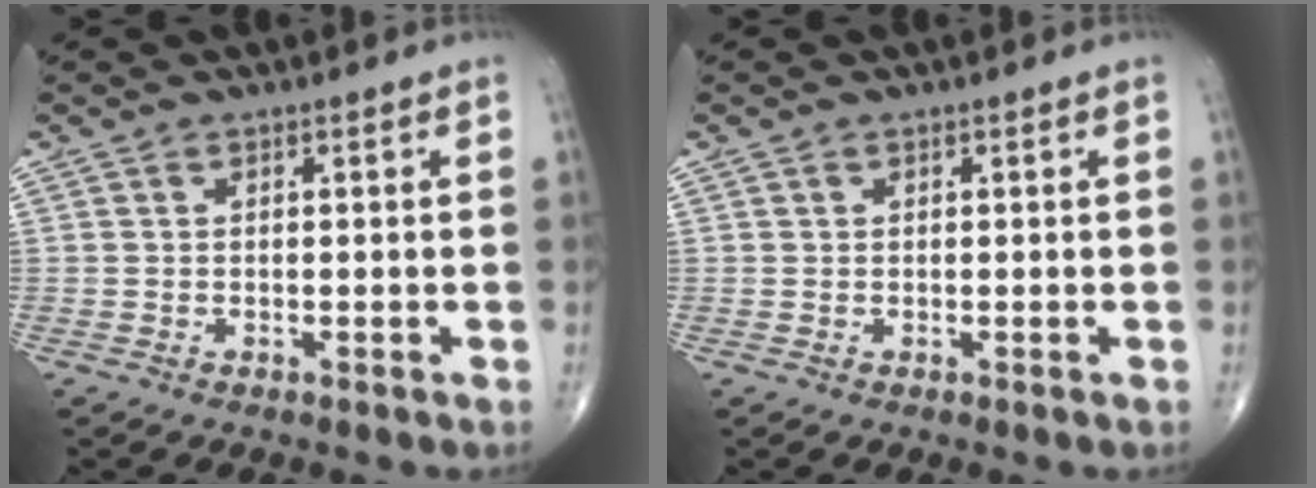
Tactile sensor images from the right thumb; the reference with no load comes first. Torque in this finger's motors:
{"motor_torque": [-0.21, 0.17, -0.13, -0.08, 0.02]}